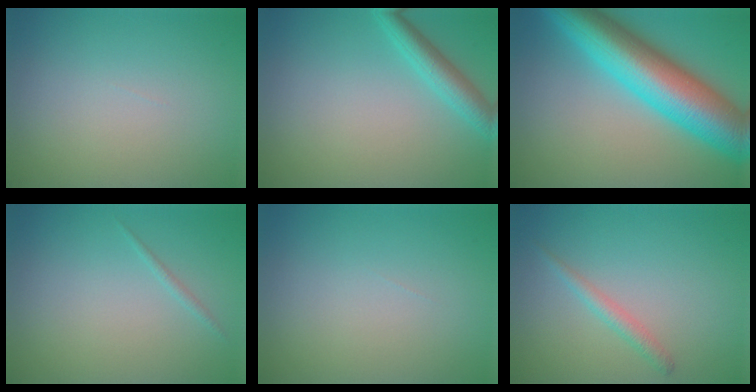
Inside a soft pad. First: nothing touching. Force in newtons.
{"total": 2.9, "press": 2.9, "slide": 0.1}
{"total": 12.2, "press": 12.2, "slide": 0.4}
{"total": 0.6, "press": 0.6, "slide": 0.0}
{"total": 0.0}
{"total": 1.4, "press": 1.4, "slide": 0.1}